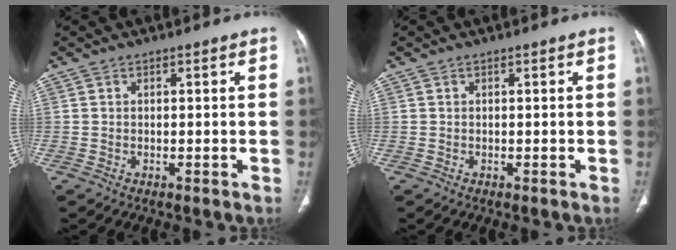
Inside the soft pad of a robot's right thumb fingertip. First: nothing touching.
{"total": 0.0}